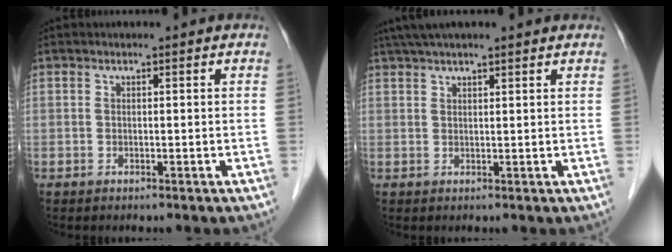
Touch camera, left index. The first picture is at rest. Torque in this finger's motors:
{"motor_torque": [0.05, -0.44, 0.71, 0.18]}